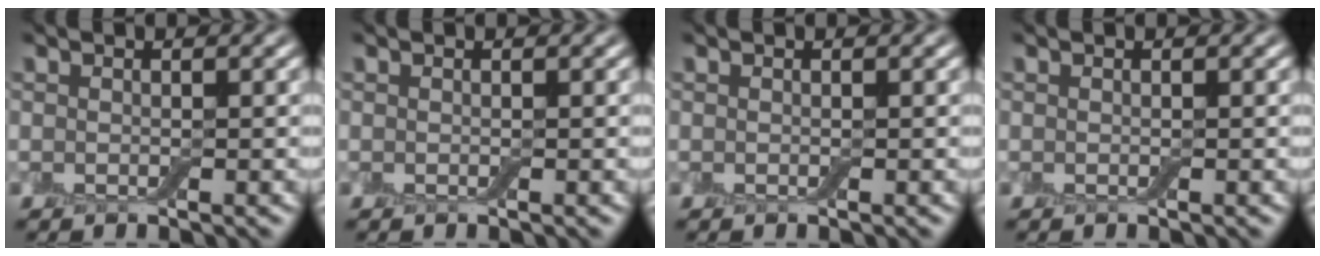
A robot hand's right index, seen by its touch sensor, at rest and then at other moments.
{"total": 0.0}
{"total": 0.0}
{"total": 0.0}